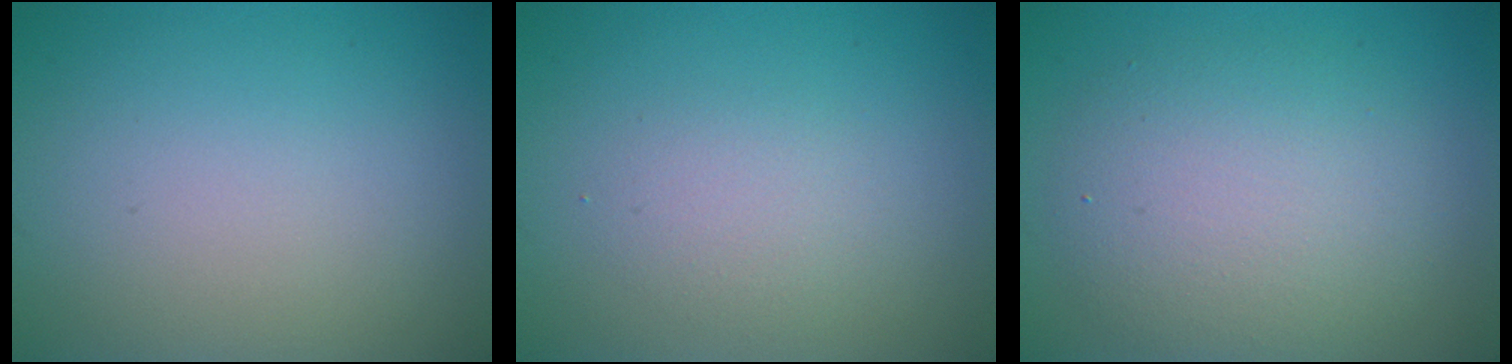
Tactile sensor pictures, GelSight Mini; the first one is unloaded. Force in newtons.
{"total": 1.8, "press": 1.8, "slide": 0.0}
{"total": 5.7, "press": 5.7, "slide": 0.1}